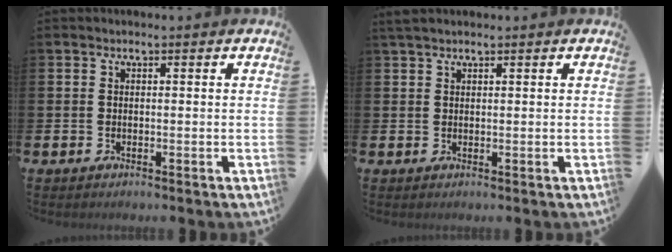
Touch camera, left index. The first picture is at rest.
{"total": 1.4, "force": [1.2, 0.3, 0.6], "torque": [-0.012, 0.004, 0.022]}